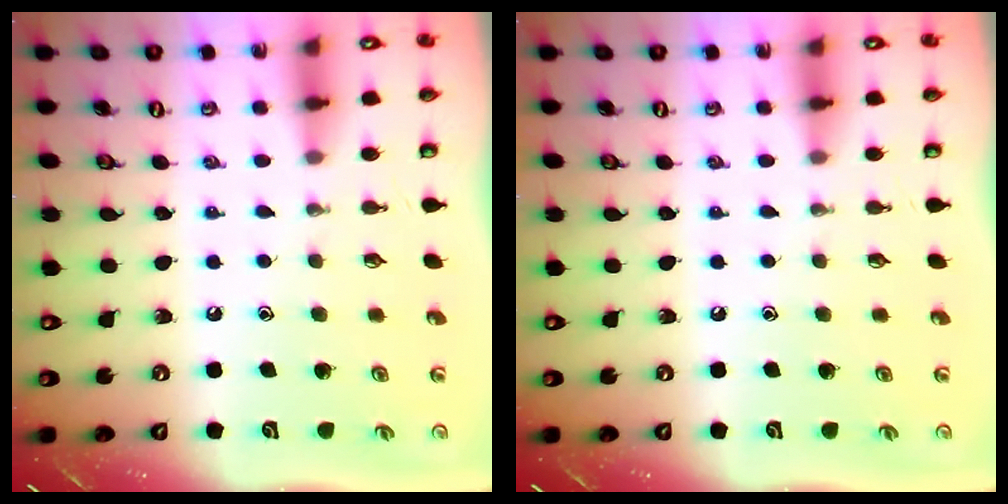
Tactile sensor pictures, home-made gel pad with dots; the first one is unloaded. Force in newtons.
{"total": 0.0}